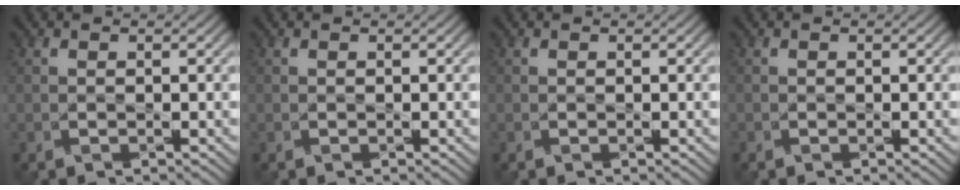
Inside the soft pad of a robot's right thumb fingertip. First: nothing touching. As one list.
[{"total": 0.0}, {"total": 0.0}, {"total": 0.0}]